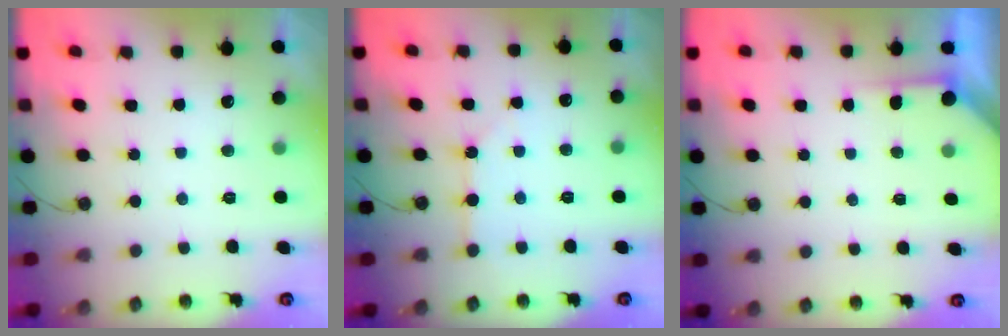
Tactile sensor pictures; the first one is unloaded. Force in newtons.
{"total": 2.7, "press": 2.7, "slide": 0.5}
{"total": 2.9, "press": 2.8, "slide": 0.4}